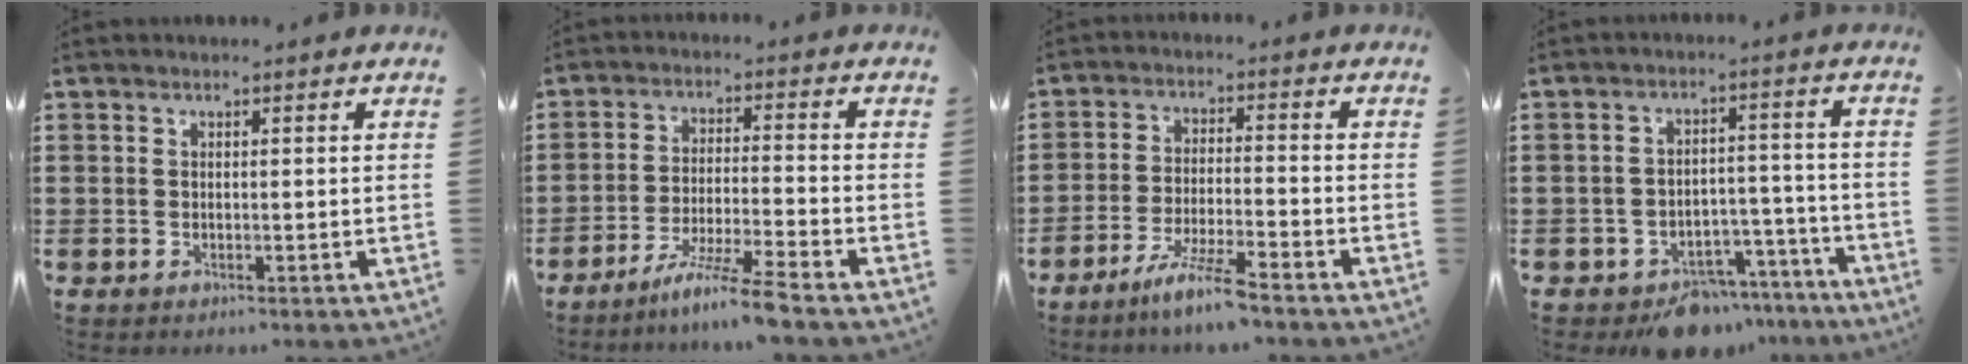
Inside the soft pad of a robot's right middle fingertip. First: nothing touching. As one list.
[{"total": 7.0, "force": [-5.9, -1.0, 3.7], "torque": [-0.070, -0.019, -0.112]}, {"total": 6.4, "force": [-5.3, -0.3, 3.5], "torque": [-0.075, -0.015, -0.100]}, {"total": 6.9, "force": [-6.2, 2.6, 1.8], "torque": [-0.019, 0.032, -0.115]}]